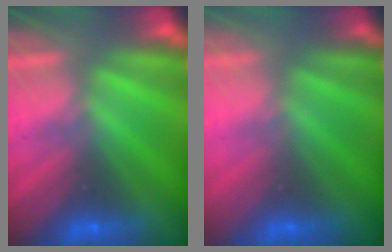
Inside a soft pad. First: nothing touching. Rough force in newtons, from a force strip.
{"total": 2.4}